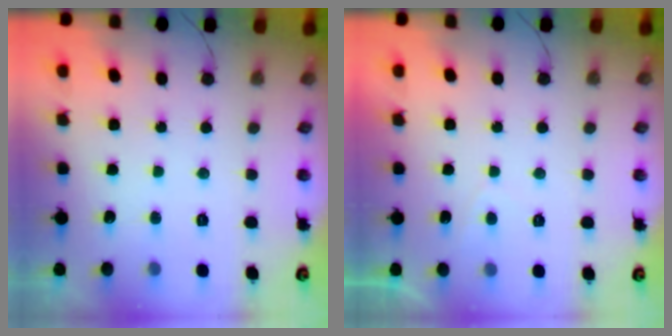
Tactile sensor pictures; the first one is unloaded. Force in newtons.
{"total": 0.6, "press": 0.4, "slide": 0.4}